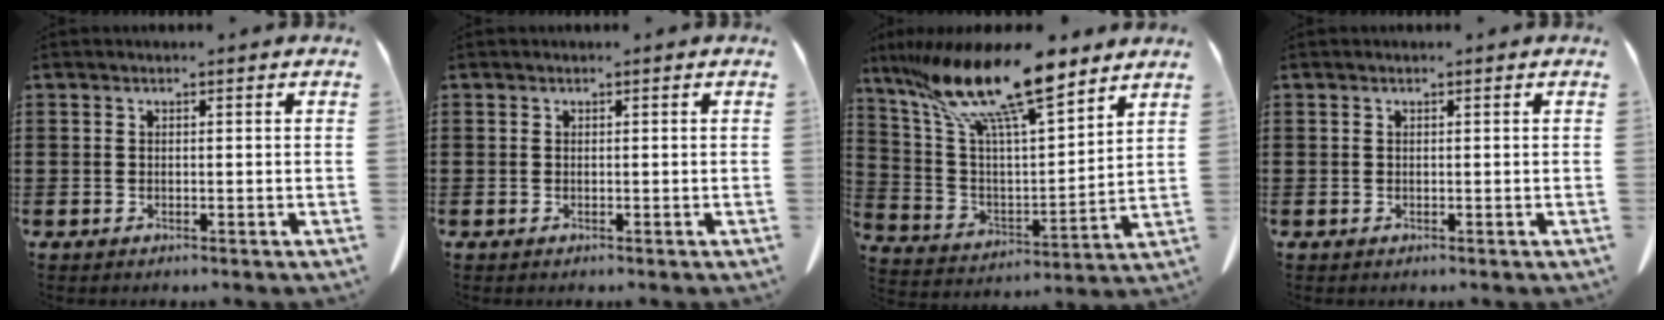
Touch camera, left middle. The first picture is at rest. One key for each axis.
{"total": 0.0}
{"total": 17.1, "fx": 12.7, "fy": 3.8, "fz": 10.8, "tx": -0.242, "ty": -0.075, "tz": 0.214}
{"total": 0.0}